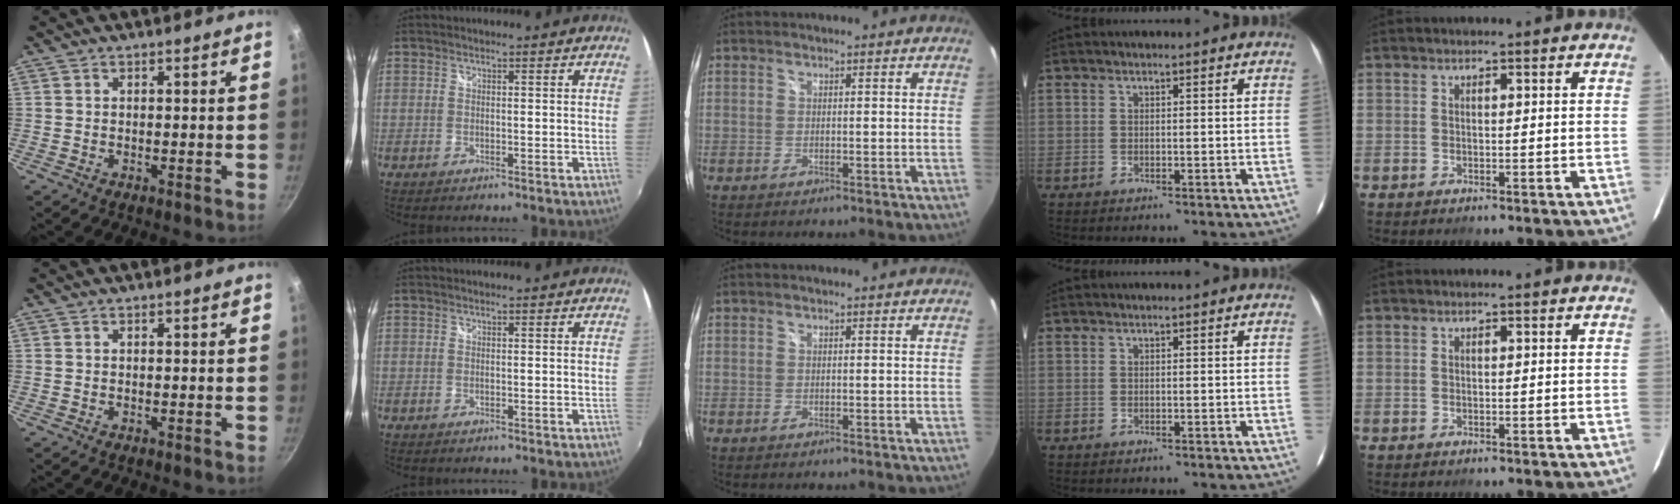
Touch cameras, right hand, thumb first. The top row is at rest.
{}